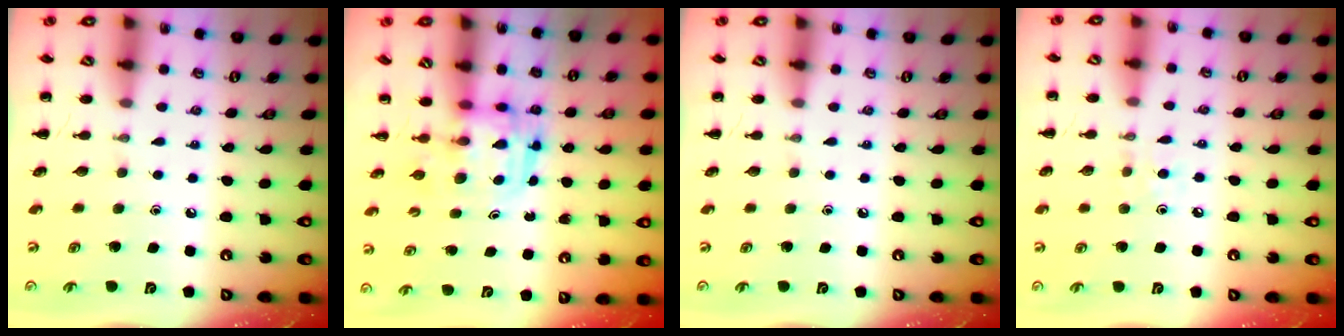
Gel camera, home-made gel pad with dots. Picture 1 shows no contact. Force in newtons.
{"total": 3.0, "press": 3.0, "slide": 0.3}
{"total": 0.0}
{"total": 6.2, "press": 5.8, "slide": 2.1}